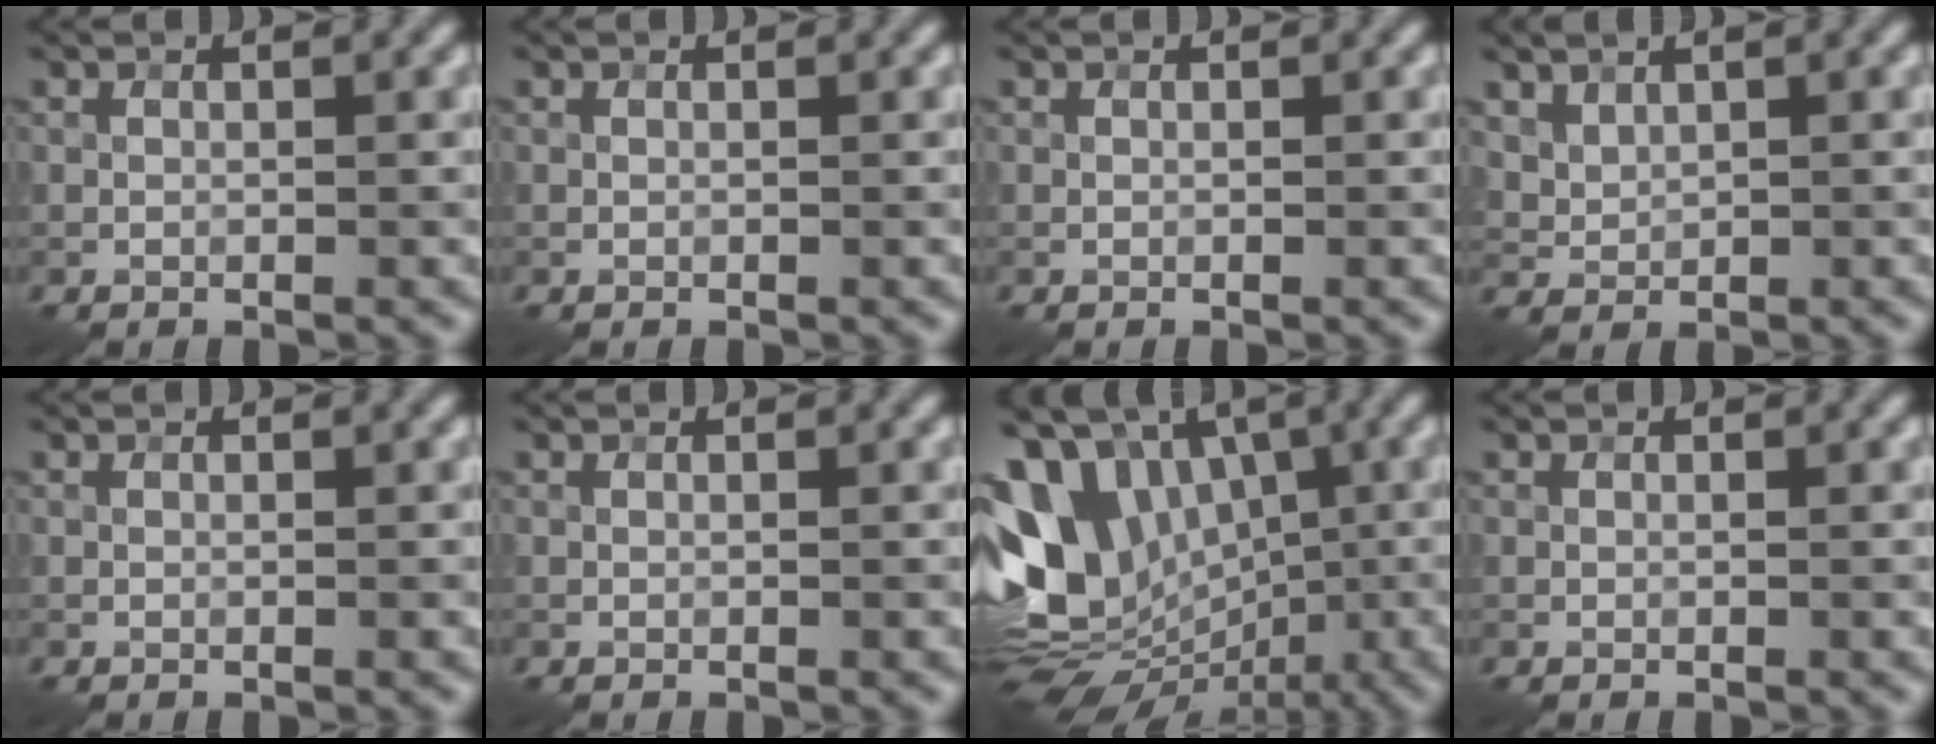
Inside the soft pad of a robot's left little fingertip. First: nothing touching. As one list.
[{"total": 0.0}, {"total": 0.0}, {"total": 1.5, "force": [1.1, 0.9, 0.5], "torque": [-0.008, -0.005, 0.035]}, {"total": 0.0}, {"total": 0.0}, {"total": 12.4, "force": [-0.2, 9.8, 7.5], "torque": [-0.146, 0.003, -0.018]}, {"total": 0.0}]